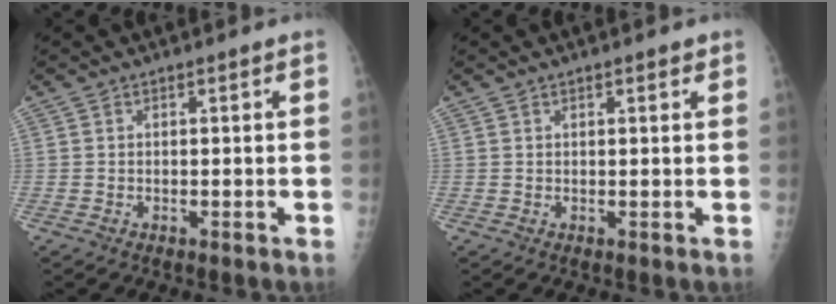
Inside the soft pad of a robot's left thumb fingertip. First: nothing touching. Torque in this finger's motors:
{"motor_torque": [-0.15, -0.08, 0.00, 0.02, -0.06]}